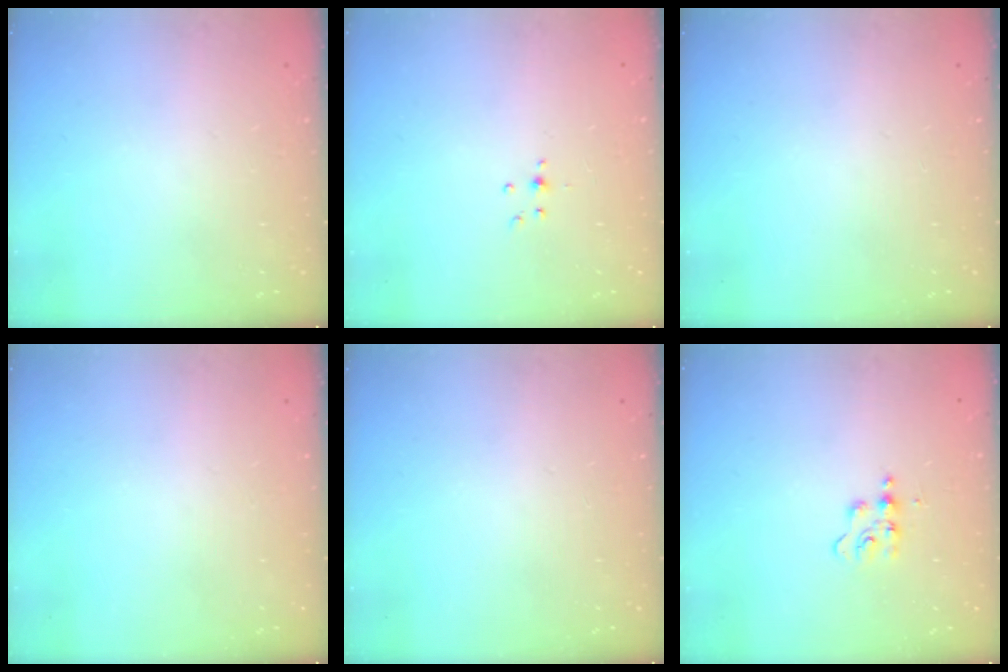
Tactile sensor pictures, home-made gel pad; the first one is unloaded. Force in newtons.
{"total": 2.9, "press": 2.8, "slide": 0.7}
{"total": 0.0}
{"total": 0.0}
{"total": 0.0}
{"total": 5.5, "press": 5.5, "slide": 0.8}